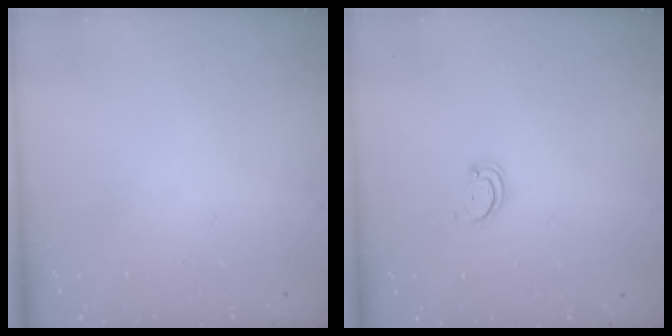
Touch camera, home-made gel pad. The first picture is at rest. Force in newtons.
{"total": 2.2, "press": 2.2, "slide": 0.2}